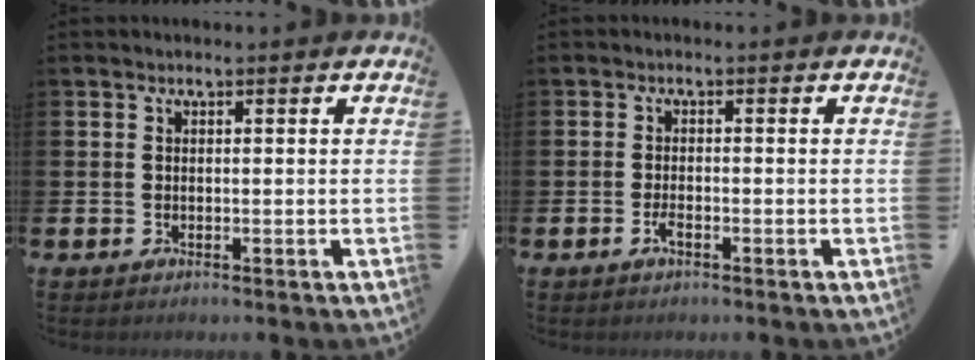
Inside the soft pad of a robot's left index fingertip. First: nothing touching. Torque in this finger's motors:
{"motor_torque": [0.38, 0.33, -0.01, 0.06]}